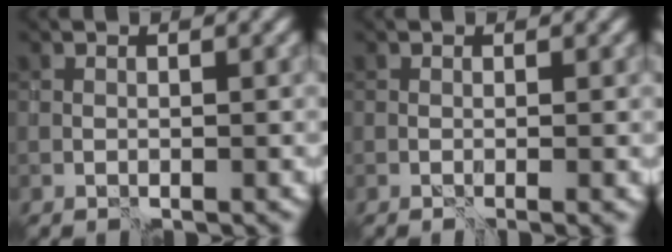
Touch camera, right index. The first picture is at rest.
{"total": 0.9, "force": [-0.2, -0.8, -0.2], "torque": [0.009, 0.000, -0.007]}